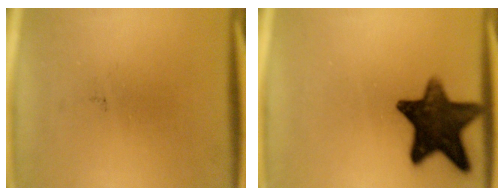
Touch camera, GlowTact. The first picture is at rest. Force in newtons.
{"total": 13.6}